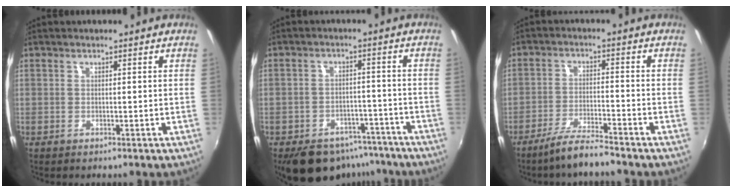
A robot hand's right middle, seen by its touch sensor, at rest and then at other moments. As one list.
[{"total": 13.3, "force": [-10.0, 7.3, 5.0], "torque": [-0.105, 0.012, -0.121]}, {"total": 6.7, "force": [-5.8, 0.1, 3.4], "torque": [-0.080, -0.006, -0.104]}]